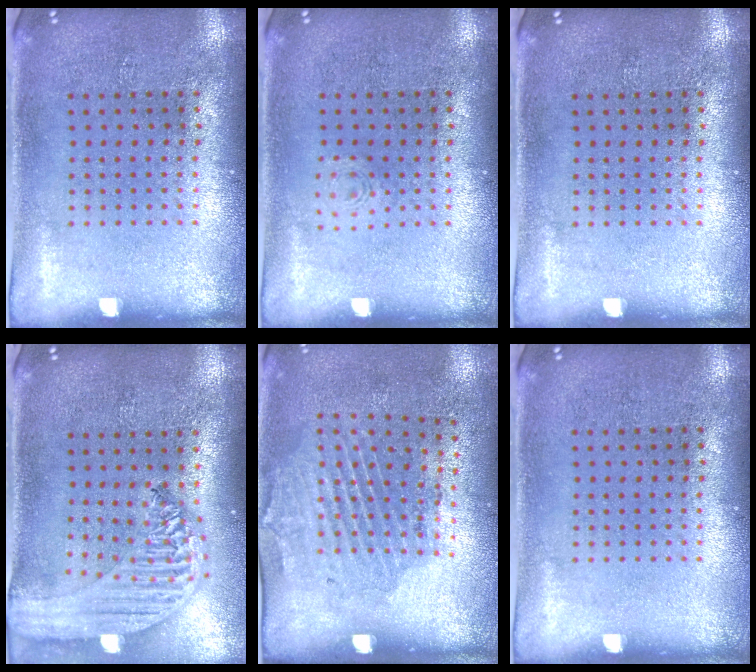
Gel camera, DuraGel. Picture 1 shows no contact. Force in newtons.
{"total": 0.6, "press": 0.6, "slide": 0.1}
{"total": 0.0}
{"total": 2.4, "press": 2.1, "slide": 1.1}
{"total": 1.9, "press": 1.2, "slide": 1.5}
{"total": 0.0}